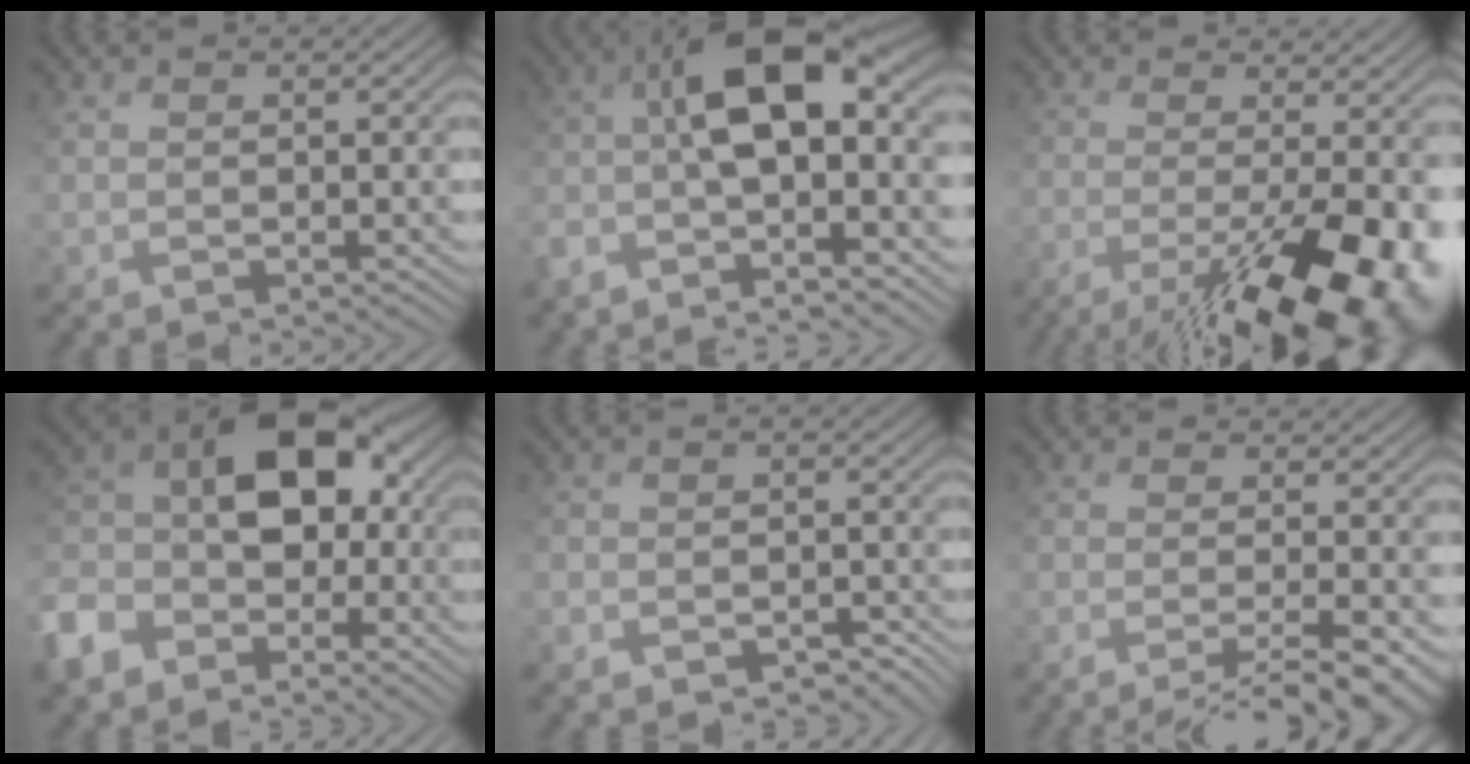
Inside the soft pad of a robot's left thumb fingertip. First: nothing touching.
{"total": 12.2, "force": [-2.8, 4.1, 11.1], "torque": [-0.210, -0.004, -0.061]}
{"total": 15.1, "force": [-6.9, 5.1, 12.5], "torque": [-0.217, -0.020, -0.096]}
{"total": 13.9, "force": [-4.8, 8.9, 9.5], "torque": [-0.200, -0.001, -0.110]}
{"total": 6.6, "force": [-5.5, 2.9, 2.2], "torque": [-0.030, -0.008, -0.083]}
{"total": 7.4, "force": [-4.4, 1.4, 5.8], "torque": [-0.080, 0.000, -0.066]}